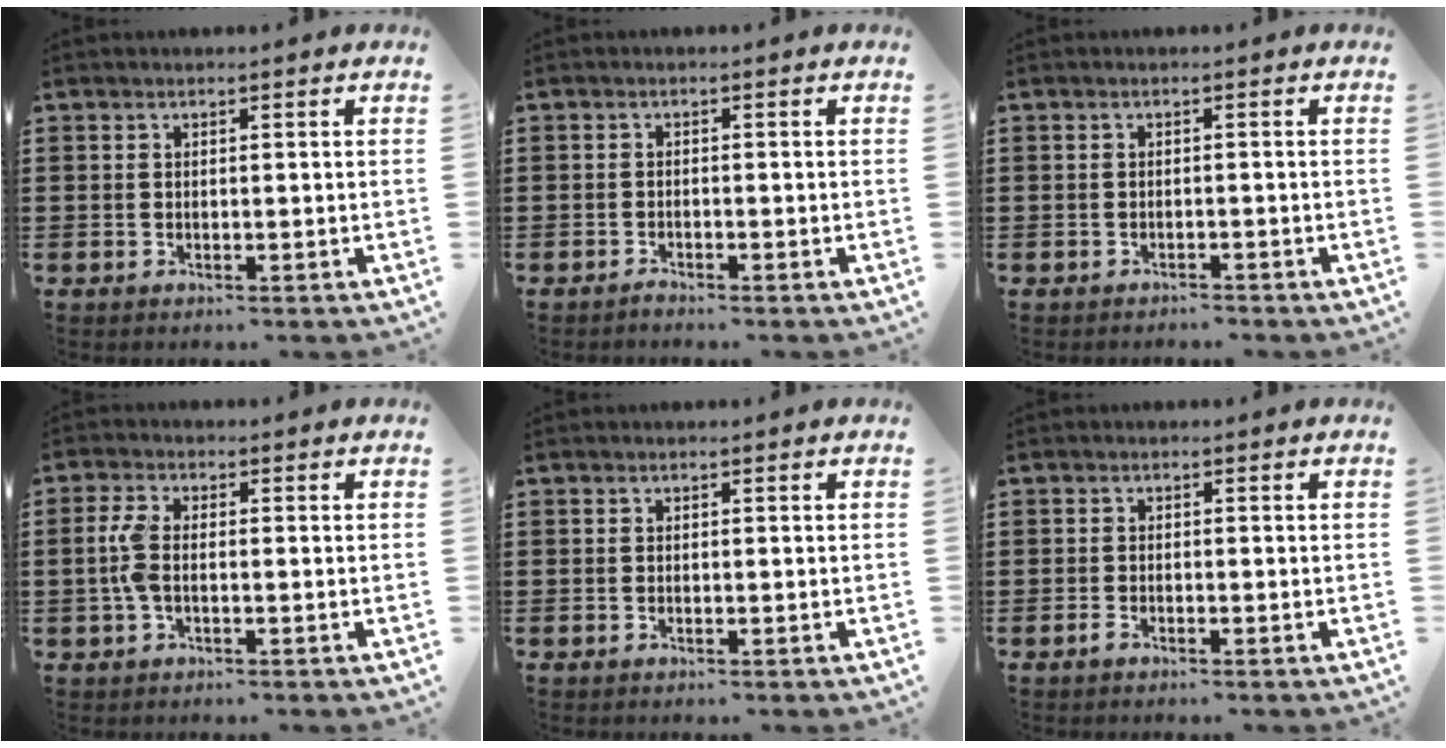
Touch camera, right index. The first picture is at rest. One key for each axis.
{"total": 1.0, "fx": -1.0, "fy": -0.1, "fz": 0.1, "tx": -0.005, "ty": -0.002, "tz": -0.019}
{"total": 1.1, "fx": -1.0, "fy": 0.2, "fz": 0.0, "tx": -0.005, "ty": 0.001, "tz": -0.023}
{"total": 4.0, "fx": -0.5, "fy": 1.8, "fz": 3.5, "tx": -0.092, "ty": -0.004, "tz": -0.018}
{"total": 0.0}
{"total": 1.1, "fx": -0.8, "fy": 0.3, "fz": 0.6, "tx": -0.022, "ty": -0.009, "tz": -0.017}